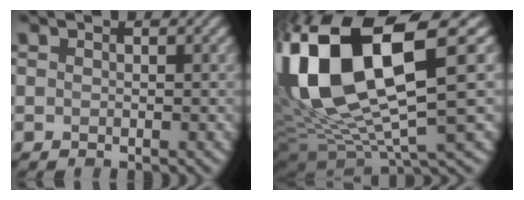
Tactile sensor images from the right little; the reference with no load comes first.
{"total": 17.6, "force": [4.0, 7.2, 15.5], "torque": [-0.326, 0.012, 0.075]}